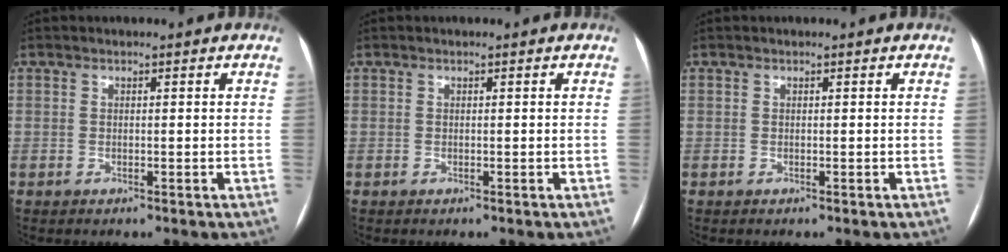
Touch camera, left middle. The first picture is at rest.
{"total": 0.0}
{"total": 0.0}